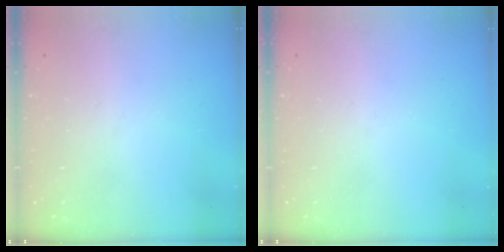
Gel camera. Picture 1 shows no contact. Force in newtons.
{"total": 0.0}